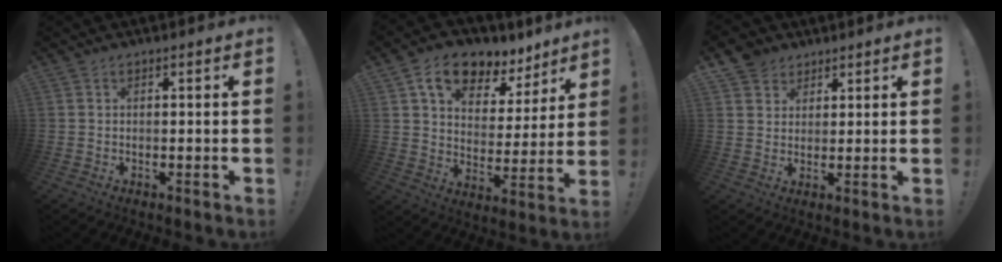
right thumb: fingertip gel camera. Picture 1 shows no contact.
{"total": 13.3, "force": [8.7, 7.5, 6.6], "torque": [-0.111, -0.049, 0.158]}
{"total": 5.5, "force": [3.7, 4.0, 0.4], "torque": [-0.007, -0.023, 0.071]}